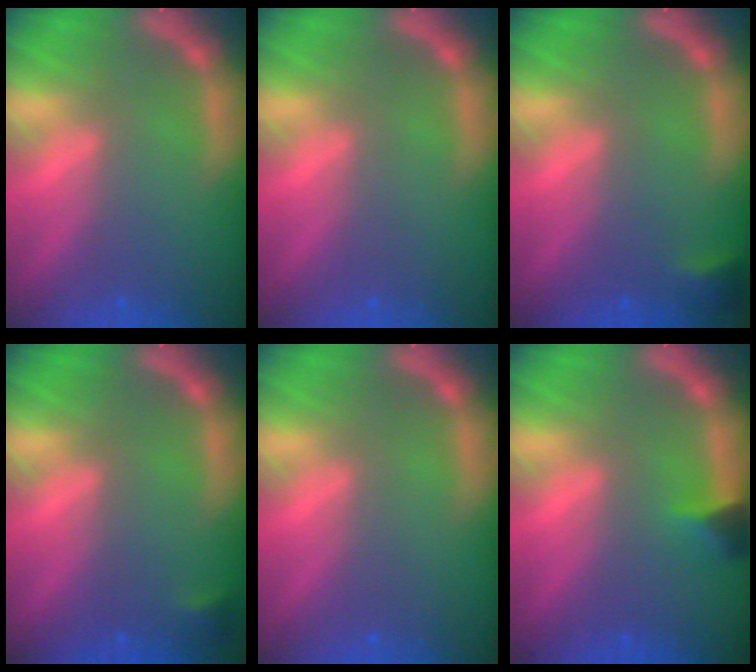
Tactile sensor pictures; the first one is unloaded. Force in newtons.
{"total": 0.0}
{"total": 1.4}
{"total": 0.9}
{"total": 0.0}
{"total": 1.9}